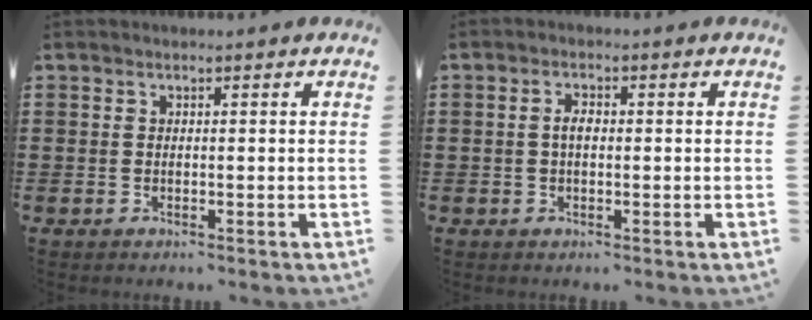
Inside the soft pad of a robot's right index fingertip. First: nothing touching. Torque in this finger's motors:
{"motor_torque": [0.35, -0.26, 0.24, 0.04]}